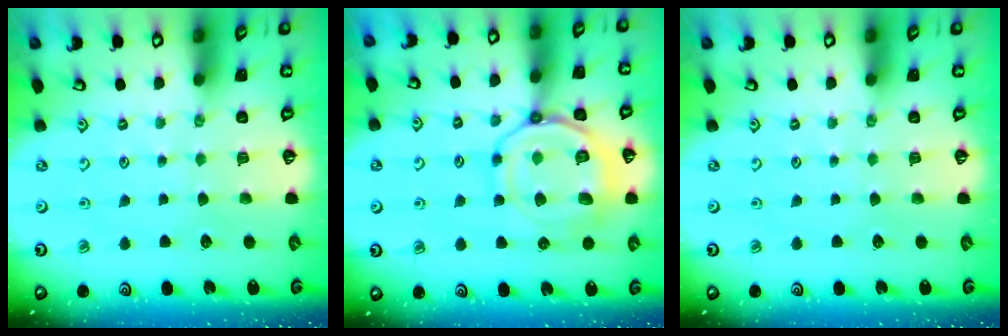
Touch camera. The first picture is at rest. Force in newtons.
{"total": 14.9, "press": 14.8, "slide": 1.6}
{"total": 0.0}